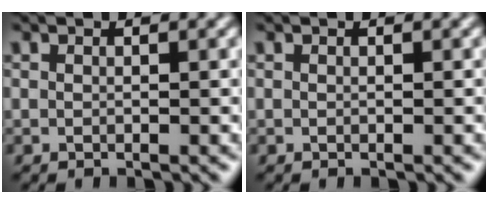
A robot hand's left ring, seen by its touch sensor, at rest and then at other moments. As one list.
[{"total": 0.0}]